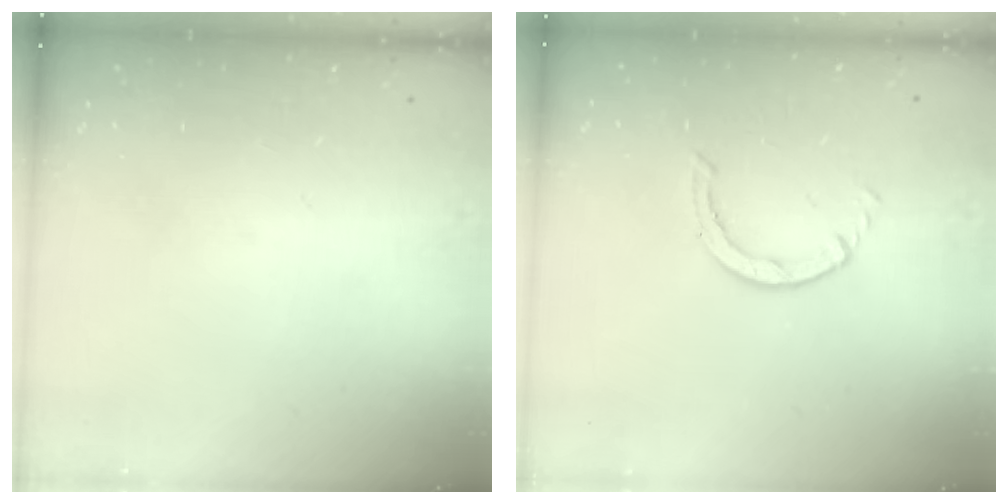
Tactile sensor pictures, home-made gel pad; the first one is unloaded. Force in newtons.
{"total": 0.6, "press": 0.6, "slide": 0.1}